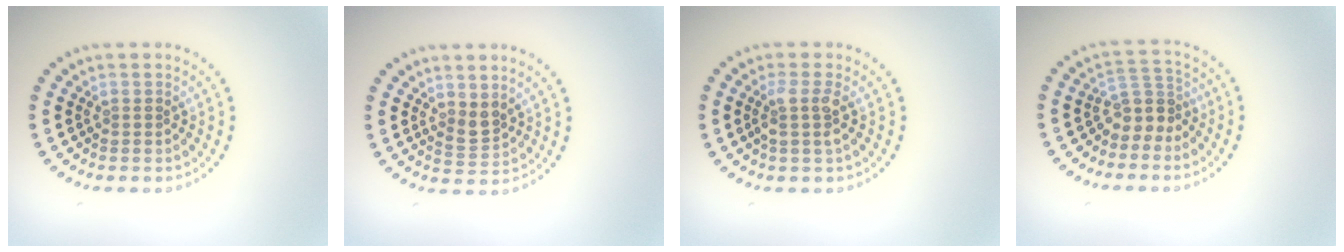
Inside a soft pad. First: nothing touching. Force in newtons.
{"total": 1.7, "press": 1.3, "slide": 1.0}
{"total": 2.0, "press": 1.6, "slide": 1.2}
{"total": 3.0, "press": 2.2, "slide": 2.0}